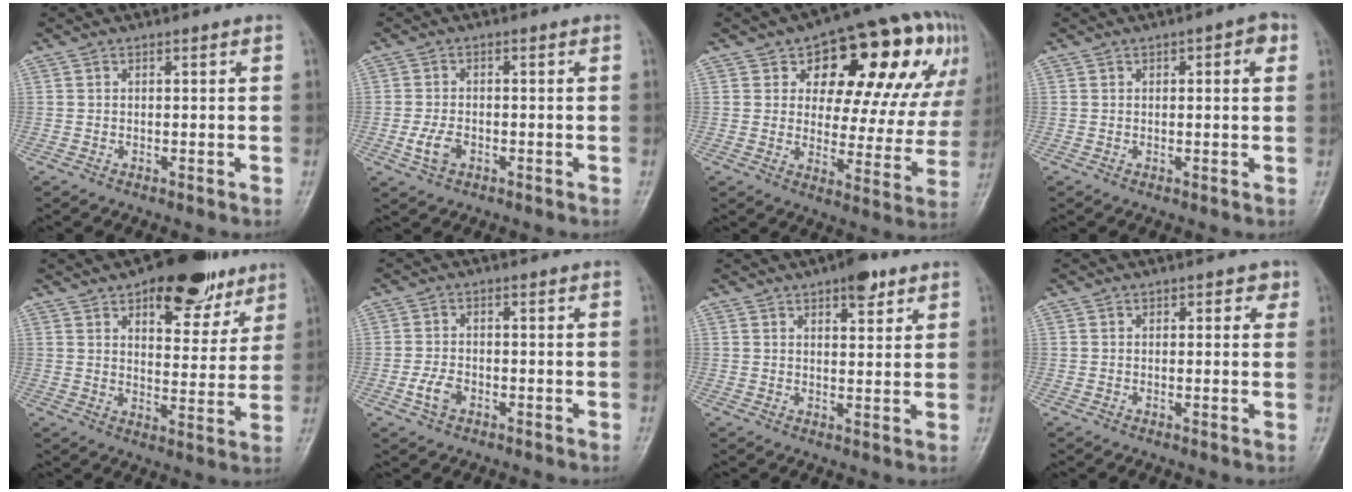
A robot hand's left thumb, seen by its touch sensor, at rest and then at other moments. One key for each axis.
{"total": 3.5, "fx": -1.5, "fy": 2.2, "fz": 2.2, "tx": -0.049, "ty": 0.004, "tz": -0.029}
{"total": 23.0, "fx": 9.4, "fy": 12.0, "fz": 17.3, "tx": -0.178, "ty": 0.007, "tz": 0.132}
{"total": 3.8, "fx": 1.3, "fy": 1.5, "fz": 3.2, "tx": -0.031, "ty": 0.006, "tz": 0.010}
{"total": 15.4, "fx": 9.6, "fy": 7.4, "fz": 9.5, "tx": -0.073, "ty": -0.040, "tz": 0.133}
{"total": 3.3, "fx": -1.7, "fy": 2.1, "fz": 1.9, "tx": -0.042, "ty": 0.008, "tz": -0.034}
{"total": 5.8, "fx": 3.7, "fy": 2.3, "fz": 3.8, "tx": -0.035, "ty": -0.016, "tz": 0.045}
{"total": 2.7, "fx": 1.1, "fy": 1.7, "fz": 1.9, "tx": -0.003, "ty": -0.001, "tz": 0.008}